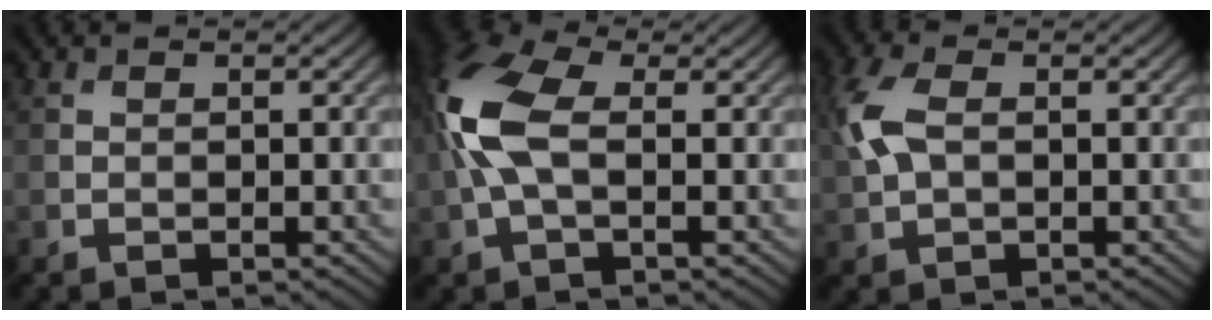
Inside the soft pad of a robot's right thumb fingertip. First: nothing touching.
{"total": 8.8, "force": [0.3, 4.2, 7.7], "torque": [-0.193, 0.021, -0.009]}
{"total": 5.6, "force": [0.9, 3.3, 4.4], "torque": [-0.121, 0.012, 0.013]}